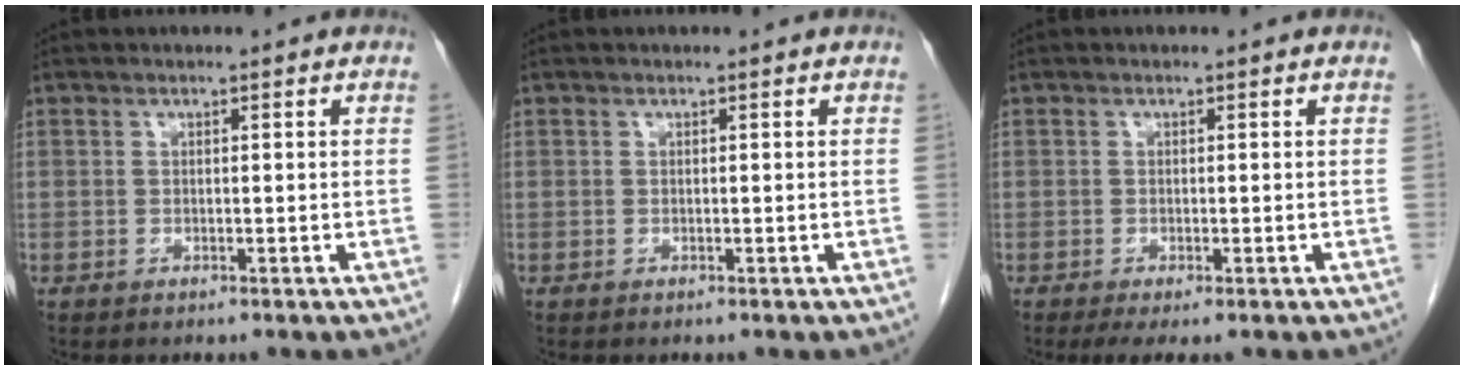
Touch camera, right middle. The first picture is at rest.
{"total": 0.0}
{"total": 2.7, "force": [-1.6, 0.5, 2.0], "torque": [-0.033, -0.011, -0.024]}